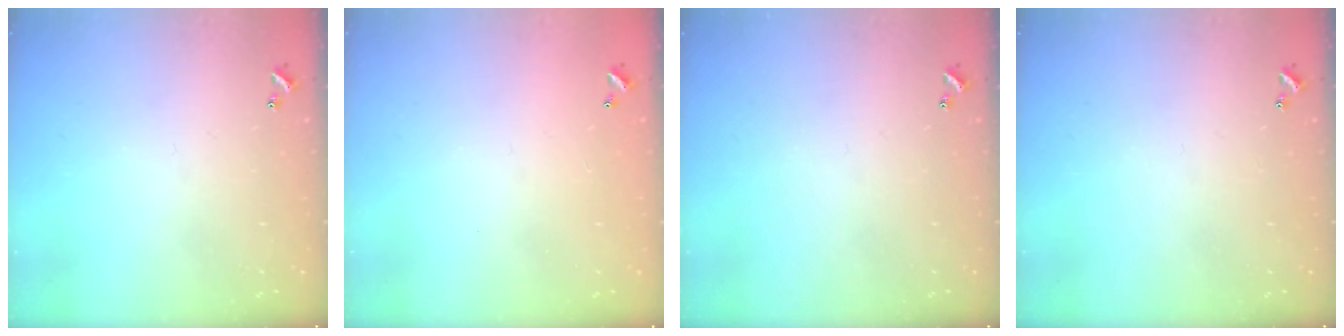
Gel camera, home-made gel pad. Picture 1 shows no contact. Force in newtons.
{"total": 2.8, "press": 2.8, "slide": 0.1}
{"total": 0.0}
{"total": 0.0}